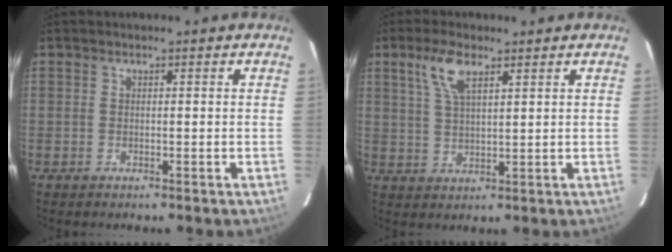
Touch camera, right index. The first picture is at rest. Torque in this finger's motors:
{"motor_torque": [0.14, 0.14, 0.14, 0.06]}